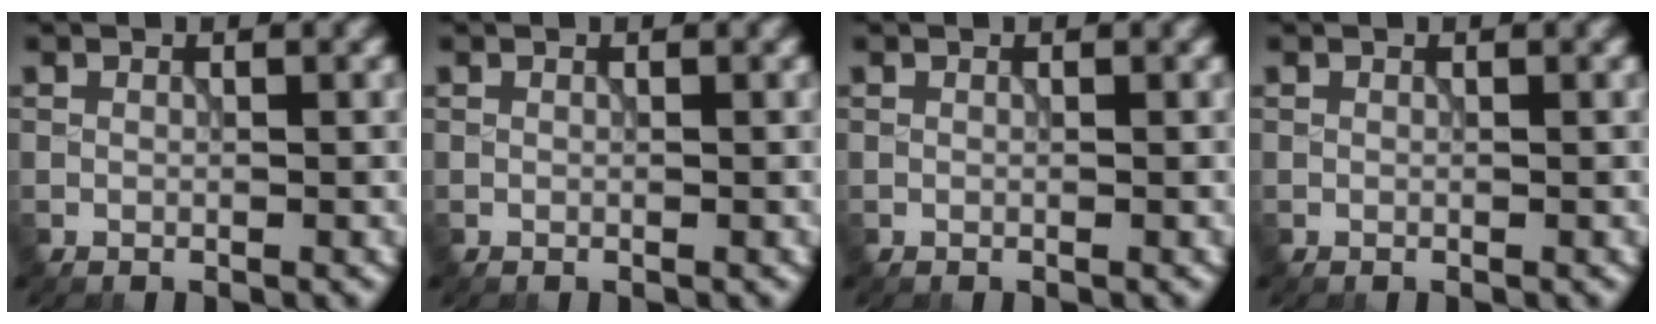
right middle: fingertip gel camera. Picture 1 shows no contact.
{"total": 0.0}
{"total": 0.0}
{"total": 0.0}